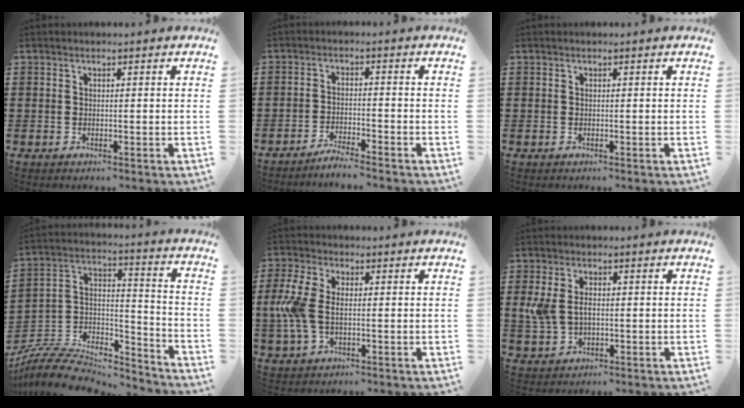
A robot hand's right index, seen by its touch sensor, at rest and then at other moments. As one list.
[{"total": 2.9, "force": [-2.8, -0.3, 0.4], "torque": [-0.011, 0.002, -0.057]}, {"total": 0.0}, {"total": 8.3, "force": [-7.3, 3.1, 2.6], "torque": [-0.058, 0.010, -0.145]}, {"total": 7.2, "force": [-0.1, 3.9, 6.1], "torque": [-0.163, -0.005, -0.014]}, {"total": 4.4, "force": [0.2, 2.7, 3.4], "torque": [-0.092, 0.002, -0.004]}]